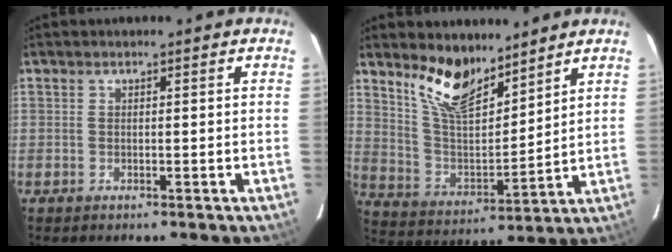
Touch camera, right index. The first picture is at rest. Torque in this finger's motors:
{"motor_torque": [0.94, 0.94, 0.19, 0.08]}